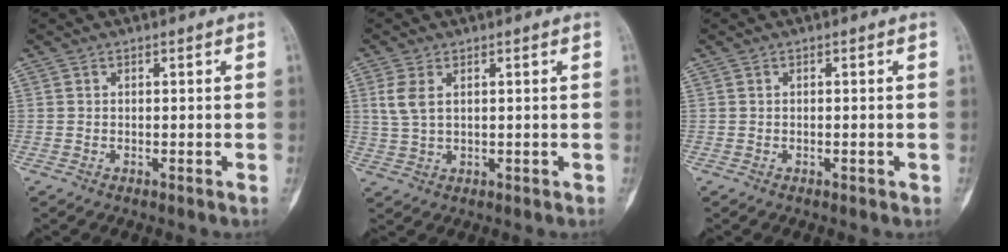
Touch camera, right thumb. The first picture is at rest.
{"total": 4.5, "force": [1.2, 2.8, 3.3], "torque": [-0.074, 0.001, 0.028]}
{"total": 0.5, "force": [-0.2, 0.3, 0.3], "torque": [0.000, 0.004, -0.004]}